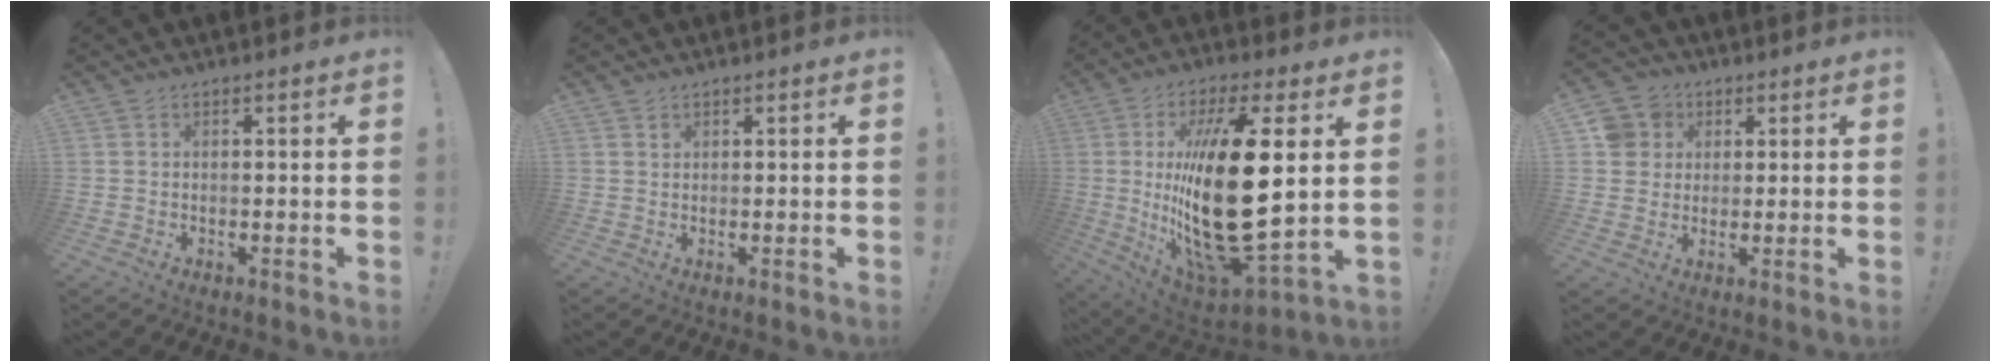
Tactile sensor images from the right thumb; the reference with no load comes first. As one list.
[{"total": 0.9, "force": [0.7, 0.4, 0.1], "torque": [0.001, -0.004, 0.014]}, {"total": 28.9, "force": [2.6, 10.0, 27.0], "torque": [-0.530, -0.041, 0.041]}, {"total": 7.5, "force": [1.8, 7.1, 1.7], "torque": [-0.024, -0.007, 0.036]}]